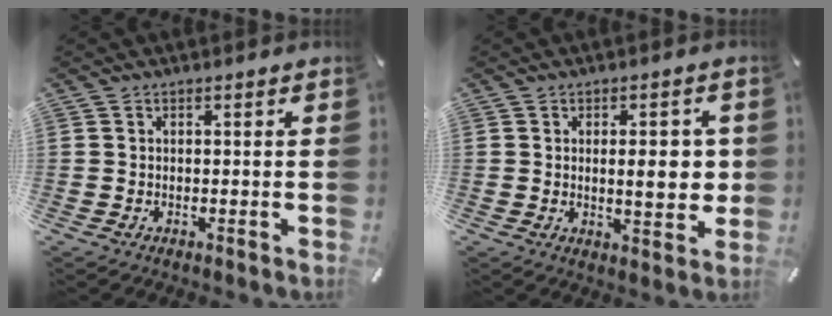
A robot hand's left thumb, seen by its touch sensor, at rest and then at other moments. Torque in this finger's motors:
{"motor_torque": [-0.14, 0.17, 0.12, 0.02, 0.01]}